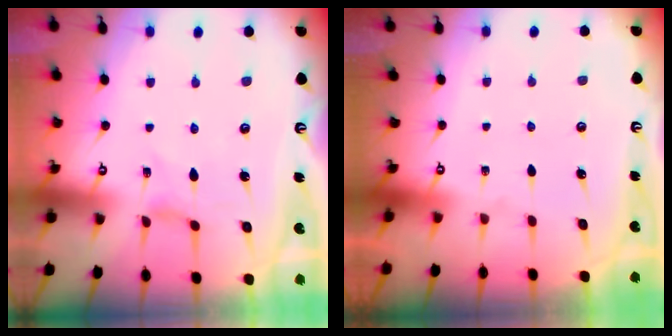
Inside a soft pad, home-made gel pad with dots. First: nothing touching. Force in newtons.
{"total": 0.0}